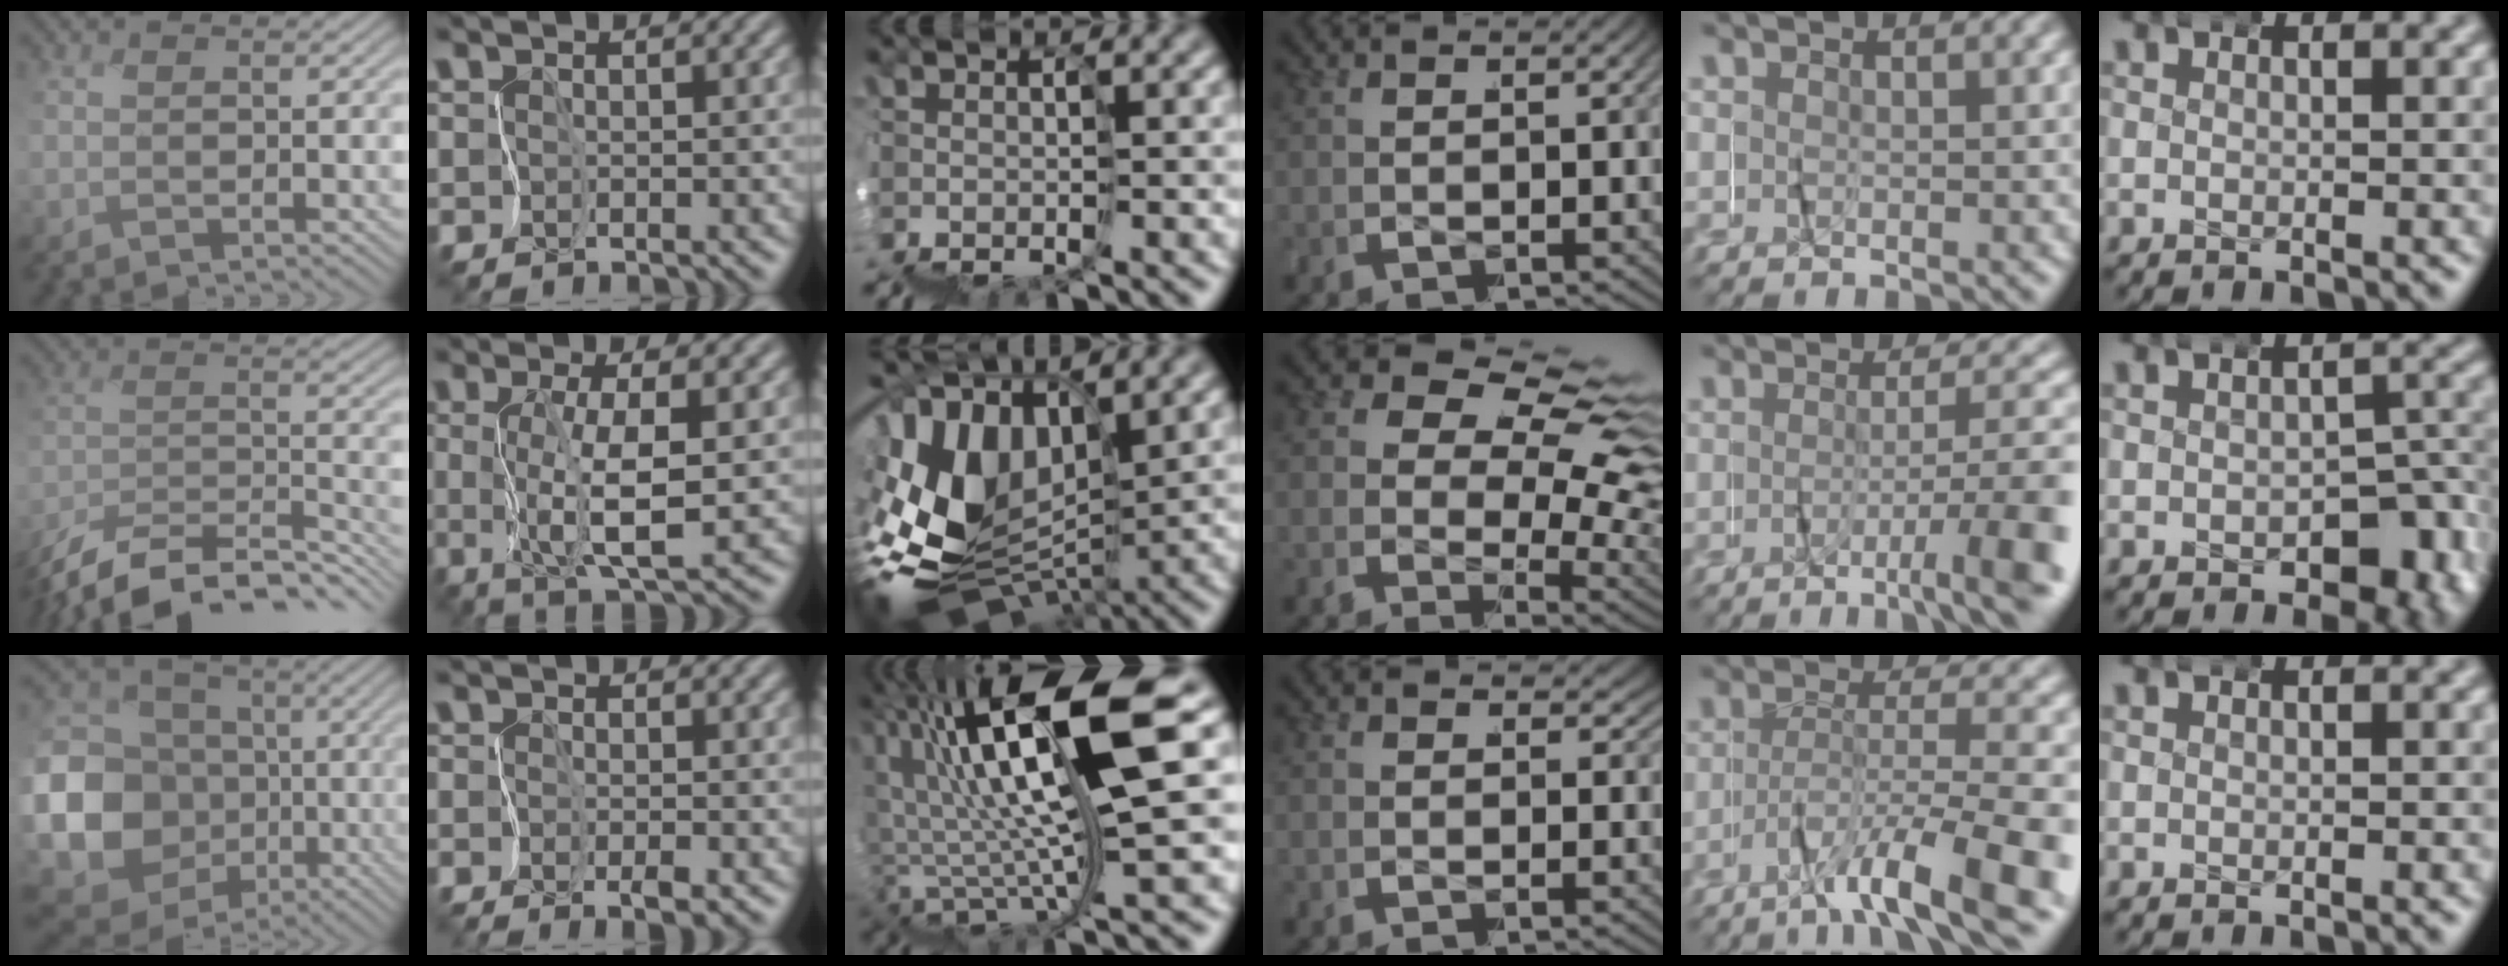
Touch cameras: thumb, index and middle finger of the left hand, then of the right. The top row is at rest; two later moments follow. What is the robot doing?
{"motion": "wrap", "object": "masking tape"}